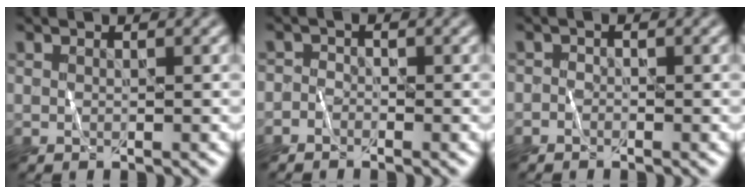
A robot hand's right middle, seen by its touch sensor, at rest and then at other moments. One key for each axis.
{"total": 1.1, "fx": -1.0, "fy": 0.6, "fz": 0.1, "tx": 0.004, "ty": 0.005, "tz": -0.022}
{"total": 0.8, "fx": -0.7, "fy": 0.4, "fz": 0.2, "tx": -0.003, "ty": 0.003, "tz": -0.011}